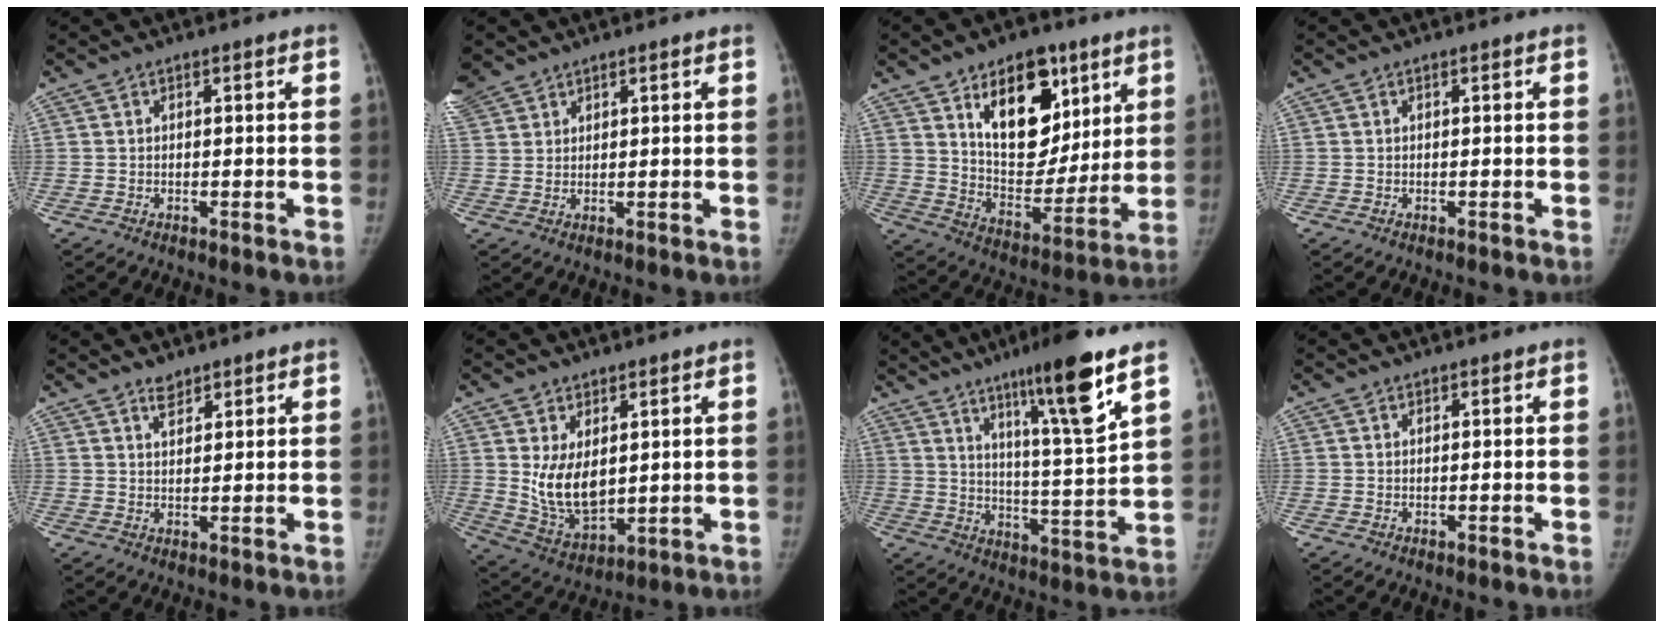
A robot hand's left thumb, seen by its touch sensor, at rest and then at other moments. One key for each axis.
{"total": 7.0, "fx": 5.0, "fy": 4.5, "fz": 1.7, "tx": -0.041, "ty": 0.010, "tz": 0.109}
{"total": 18.2, "fx": 9.0, "fy": 10.9, "fz": 11.4, "tx": -0.109, "ty": -0.056, "tz": 0.153}
{"total": 0.0}
{"total": 2.6, "fx": 2.1, "fy": 1.2, "fz": 0.8, "tx": 0.002, "ty": -0.017, "tz": 0.035}
{"total": 10.1, "fx": 2.2, "fy": 6.4, "fz": 7.5, "tx": -0.108, "ty": -0.029, "tz": 0.062}
{"total": 15.7, "fx": 9.3, "fy": 0.9, "fz": 12.6, "tx": -0.194, "ty": -0.058, "tz": 0.150}
{"total": 0.0}